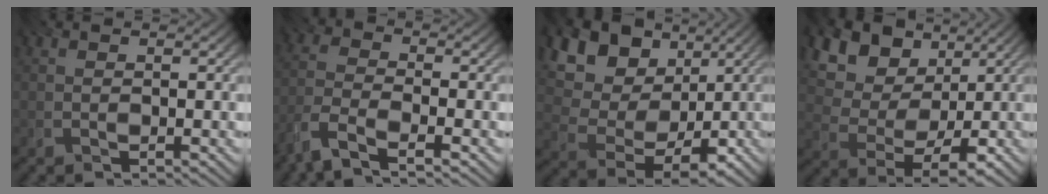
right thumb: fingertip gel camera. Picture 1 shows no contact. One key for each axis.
{"total": 5.7, "fx": -4.8, "fy": 0.9, "fz": 3.0, "tx": -0.068, "ty": -0.011, "tz": -0.118}
{"total": 14.7, "fx": 6.7, "fy": 10.7, "fz": 7.5, "tx": -0.197, "ty": 0.043, "tz": 0.126}
{"total": 11.9, "fx": 6.3, "fy": 7.7, "fz": 6.5, "tx": -0.156, "ty": 0.027, "tz": 0.107}